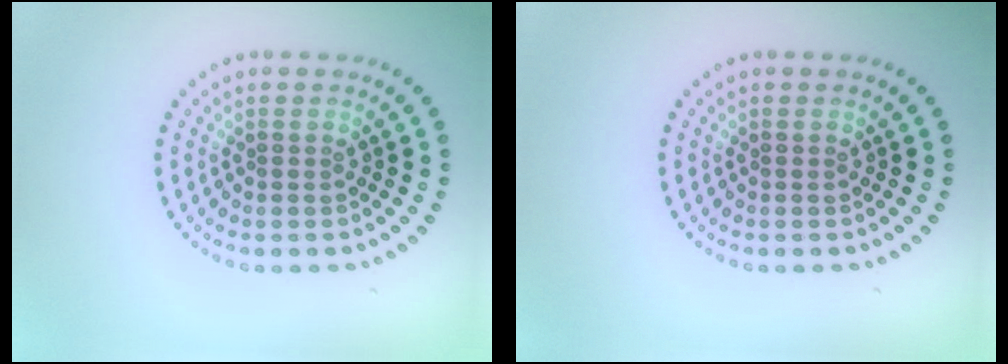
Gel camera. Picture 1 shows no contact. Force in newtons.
{"total": 0.0}